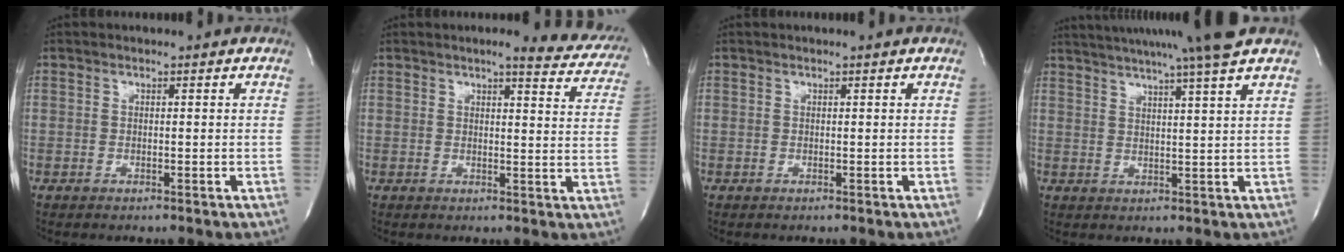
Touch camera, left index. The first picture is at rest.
{"total": 9.6, "force": [8.8, 1.8, 3.6], "torque": [-0.022, -0.022, 0.074]}
{"total": 0.0}
{"total": 14.2, "force": [12.1, -2.3, 6.9], "torque": [-0.120, -0.015, 0.163]}